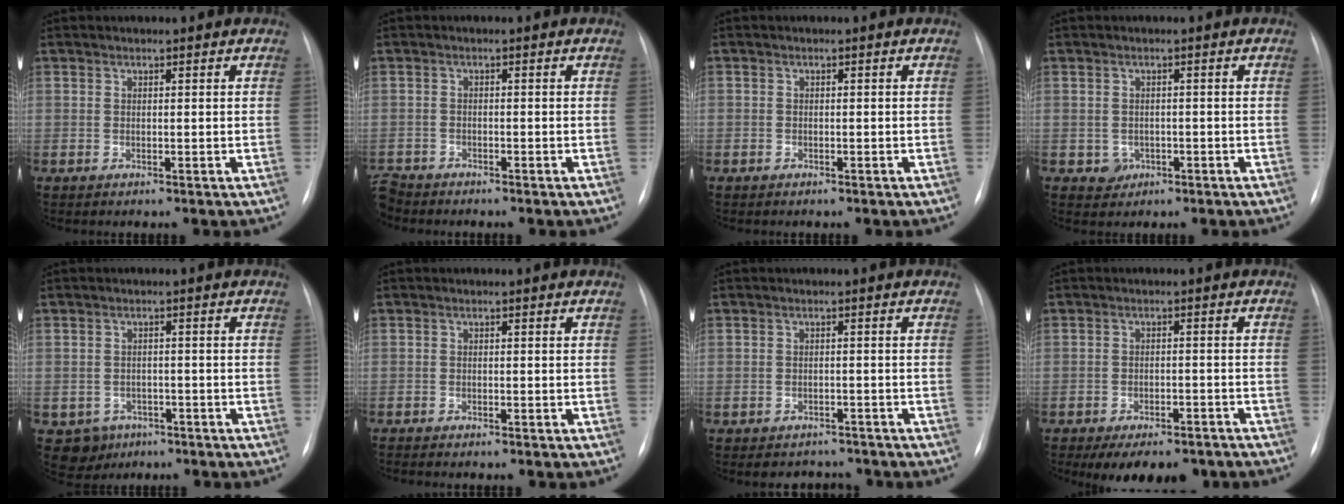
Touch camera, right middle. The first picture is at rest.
{"total": 3.6, "force": [-3.4, 1.2, 0.0], "torque": [0.003, -0.009, -0.067]}
{"total": 1.1, "force": [-0.6, 0.9, -0.1], "torque": [-0.003, 0.008, -0.010]}
{"total": 2.4, "force": [-0.9, 2.2, 0.6], "torque": [-0.005, 0.006, -0.006]}
{"total": 4.4, "force": [-2.3, 3.7, 0.6], "torque": [-0.008, 0.008, -0.026]}
{"total": 2.3, "force": [-2.1, 0.4, 0.9], "torque": [-0.011, -0.004, -0.026]}
{"total": 4.3, "force": [-3.8, 2.0, 0.1], "torque": [0.000, 0.012, -0.047]}
{"total": 11.2, "force": [-8.6, 4.9, 5.2], "torque": [-0.067, 0.002, -0.111]}